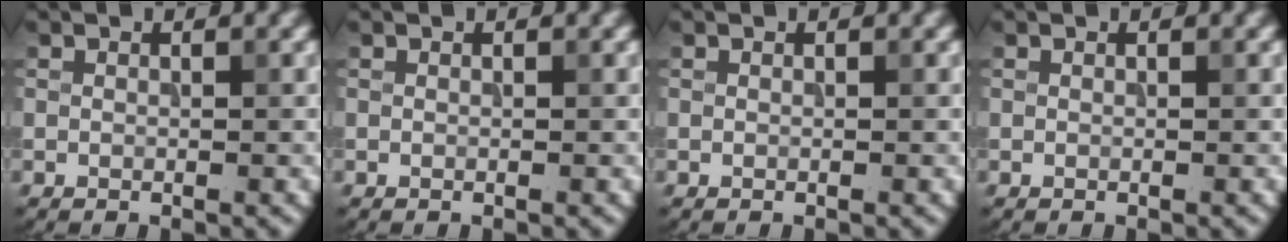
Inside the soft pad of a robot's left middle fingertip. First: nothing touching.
{"total": 0.0}
{"total": 0.0}
{"total": 0.0}